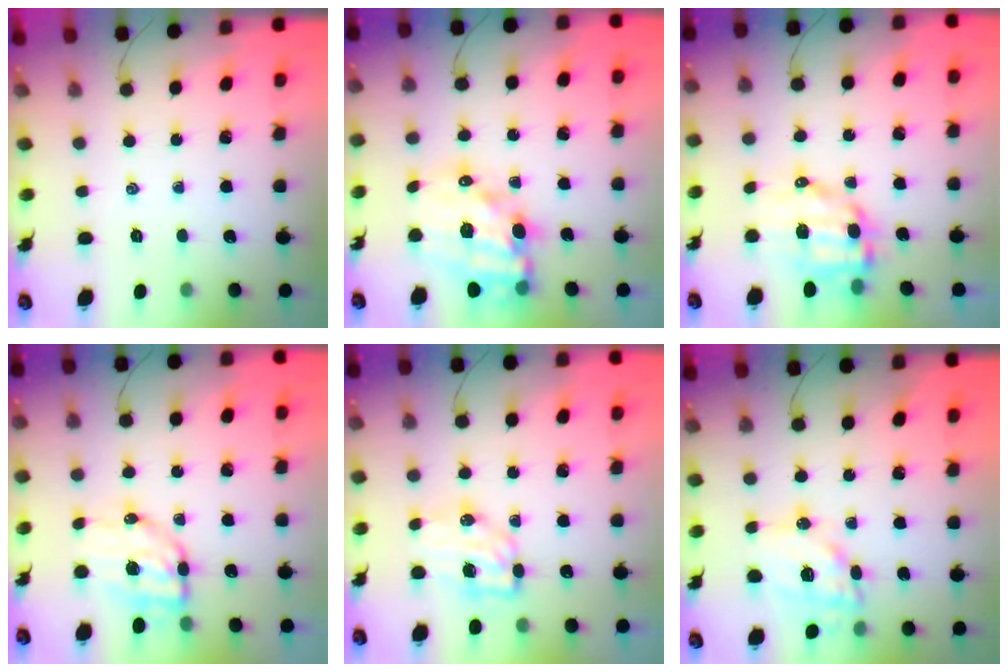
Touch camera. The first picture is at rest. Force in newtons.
{"total": 15.9, "press": 15.4, "slide": 3.8}
{"total": 9.9, "press": 9.6, "slide": 2.1}
{"total": 7.9, "press": 7.7, "slide": 1.4}
{"total": 8.0, "press": 7.9, "slide": 0.8}
{"total": 13.5, "press": 13.4, "slide": 2.2}